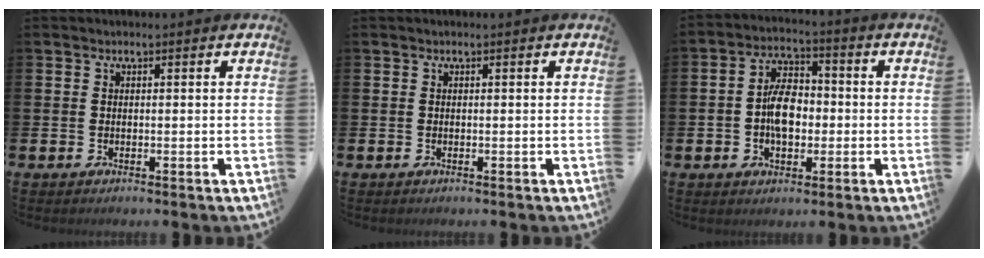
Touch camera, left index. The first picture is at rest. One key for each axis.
{"total": 0.0}
{"total": 6.5, "fx": -0.6, "fy": 3.9, "fz": 5.1, "tx": -0.079, "ty": 0.009, "tz": -0.015}